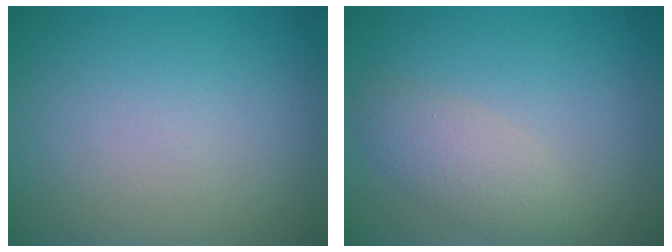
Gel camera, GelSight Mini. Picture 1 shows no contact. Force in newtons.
{"total": 2.8, "press": 2.8, "slide": 0.1}